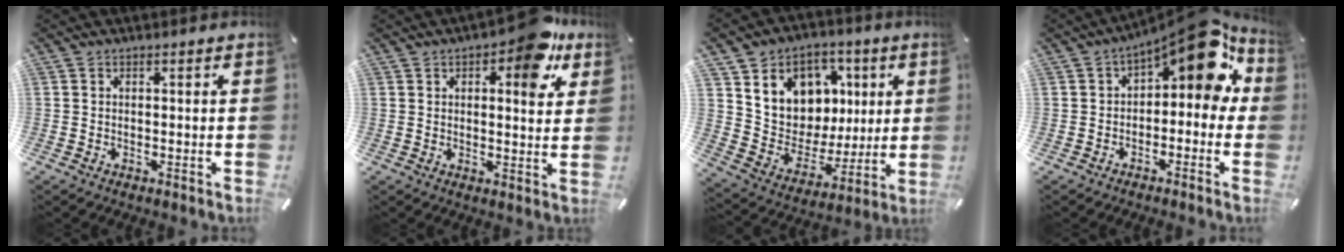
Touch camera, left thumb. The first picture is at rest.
{"total": 11.5, "force": [6.1, 5.1, 8.3], "torque": [-0.091, -0.036, 0.096]}
{"total": 12.2, "force": [3.8, 11.2, 2.8], "torque": [-0.045, -0.036, 0.079]}
{"total": 12.4, "force": [6.4, 5.0, 9.3], "torque": [-0.135, -0.045, 0.106]}